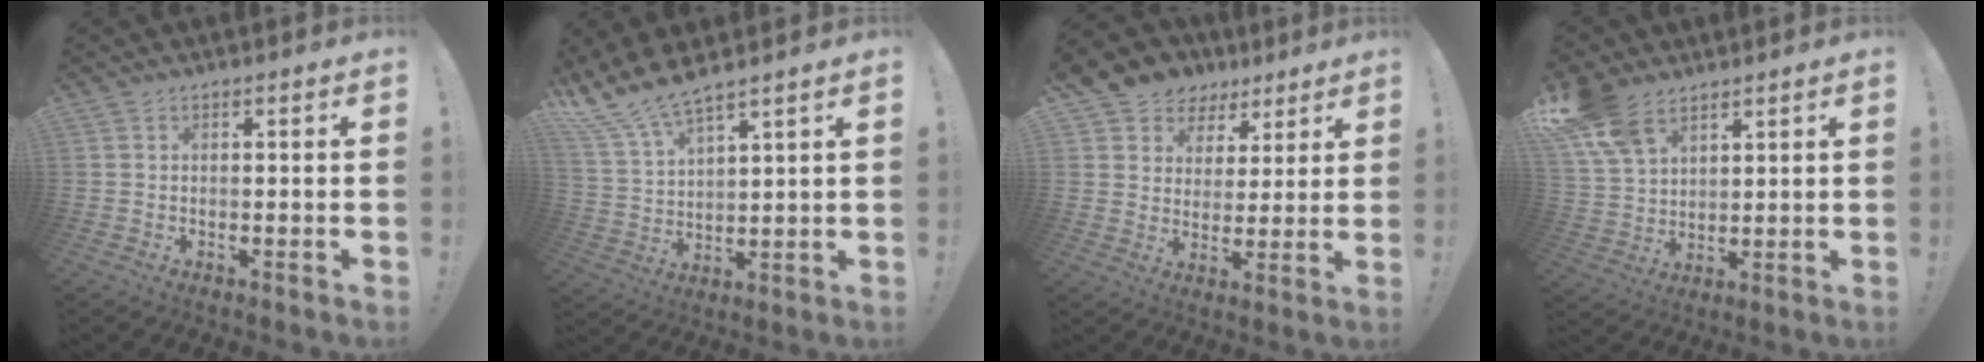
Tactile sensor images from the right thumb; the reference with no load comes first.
{"total": 9.8, "force": [8.9, 1.2, 4.0], "torque": [-0.103, -0.057, 0.165]}
{"total": 7.7, "force": [4.4, 6.3, 1.2], "torque": [-0.025, -0.036, 0.090]}
{"total": 11.8, "force": [7.8, 6.8, 5.7], "torque": [-0.110, -0.035, 0.157]}